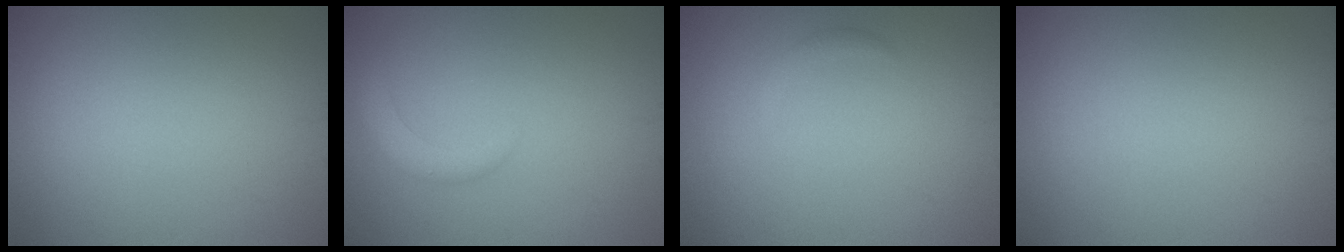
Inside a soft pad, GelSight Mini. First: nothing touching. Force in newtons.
{"total": 1.8, "press": 1.8, "slide": 0.3}
{"total": 0.7, "press": 0.7, "slide": 0.1}
{"total": 0.0}